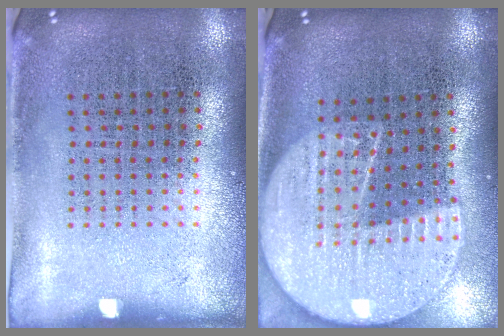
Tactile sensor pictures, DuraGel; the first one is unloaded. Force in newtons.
{"total": 2.3, "press": 2.0, "slide": 1.1}